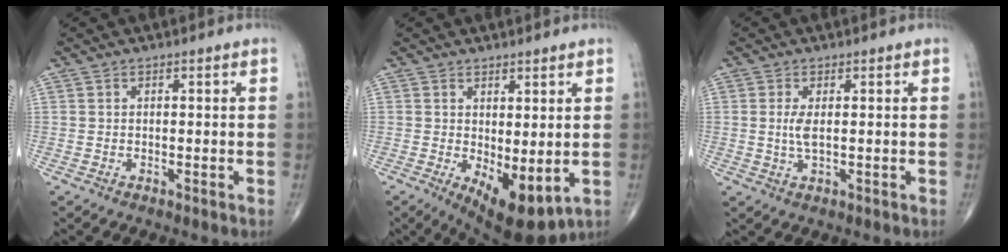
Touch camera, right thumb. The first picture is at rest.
{"total": 9.1, "force": [-1.2, 3.9, 8.1], "torque": [-0.116, -0.019, -0.001]}
{"total": 2.8, "force": [0.3, 0.8, 2.7], "torque": [-0.061, -0.004, 0.009]}